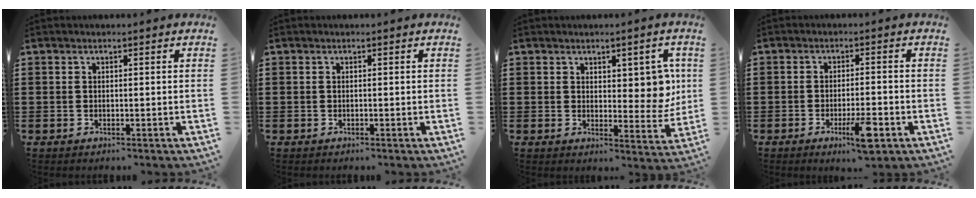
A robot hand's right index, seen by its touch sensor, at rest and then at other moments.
{"total": 0.0}
{"total": 5.7, "force": [2.2, 3.1, 4.3], "torque": [-0.055, -0.006, 0.034]}
{"total": 5.8, "force": [-2.8, 1.2, 5.0], "torque": [-0.089, -0.008, -0.046]}